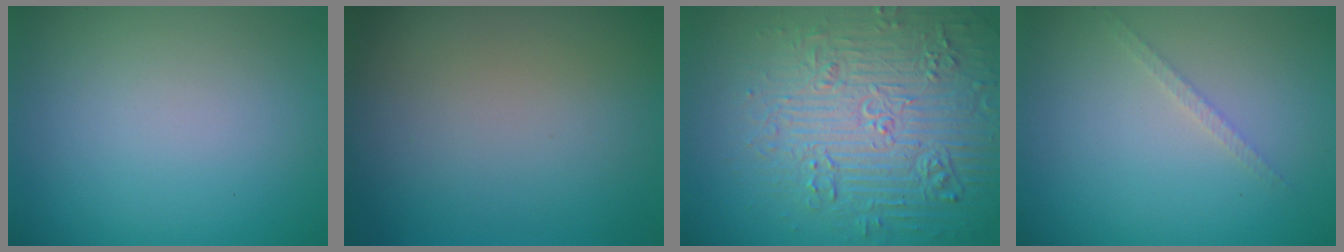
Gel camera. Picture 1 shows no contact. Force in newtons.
{"total": 0.0}
{"total": 7.9, "press": 7.7, "slide": 1.9}
{"total": 1.1, "press": 1.1, "slide": 0.2}